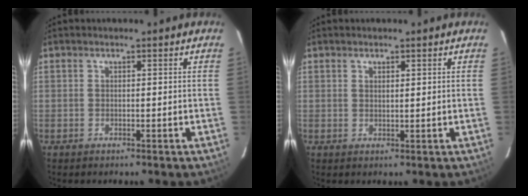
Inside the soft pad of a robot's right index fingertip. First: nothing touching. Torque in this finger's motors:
{"motor_torque": [-0.65, 0.07, -0.13, -0.02]}